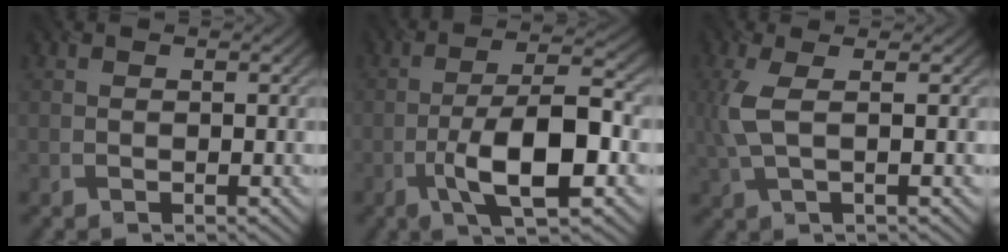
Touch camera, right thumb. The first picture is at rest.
{"total": 10.1, "force": [-3.5, 3.0, 8.9], "torque": [-0.151, 0.010, -0.068]}
{"total": 4.2, "force": [0.7, 1.2, 4.0], "torque": [-0.104, 0.006, 0.013]}